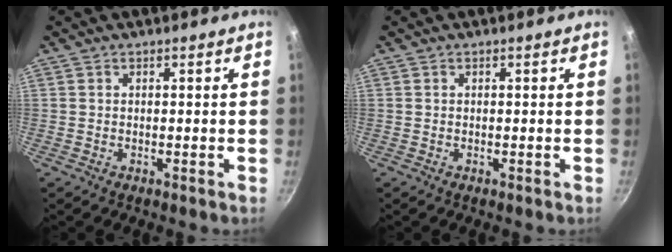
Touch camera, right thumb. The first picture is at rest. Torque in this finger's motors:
{"motor_torque": [-0.32, 0.27, -0.08, 0.03, 0.00]}